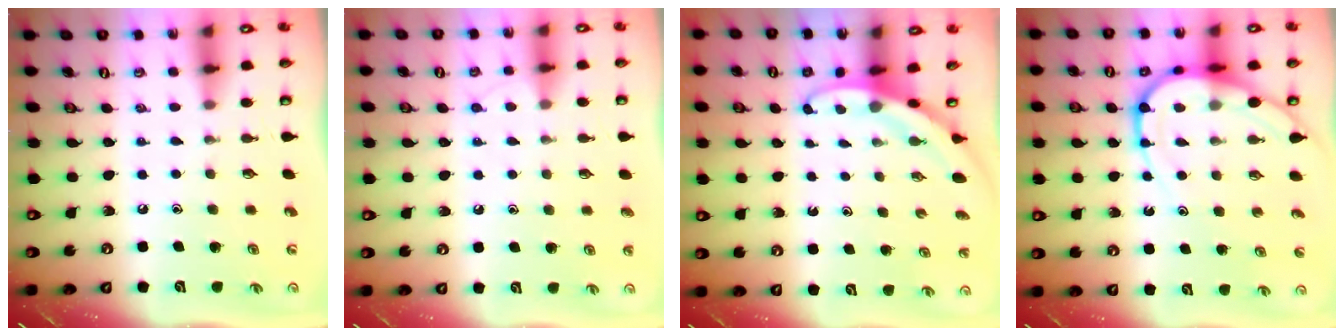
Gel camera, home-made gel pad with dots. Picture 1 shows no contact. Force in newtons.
{"total": 5.0, "press": 4.9, "slide": 0.6}
{"total": 2.9, "press": 2.9, "slide": 0.1}
{"total": 10.8, "press": 10.8, "slide": 1.0}